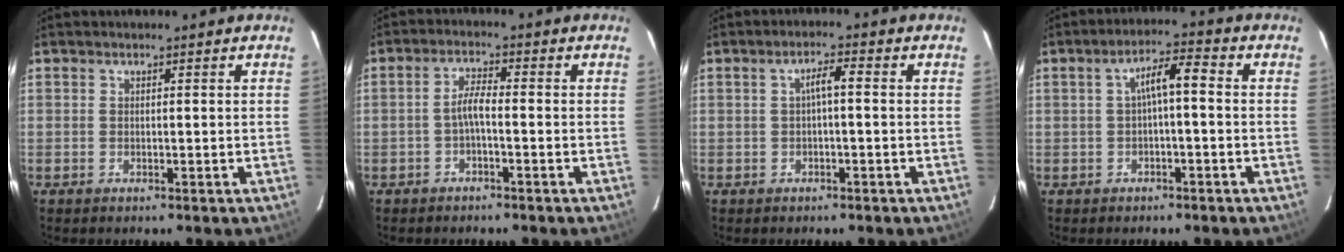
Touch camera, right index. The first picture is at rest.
{"total": 2.8, "force": [-1.3, 0.4, 2.4], "torque": [-0.051, 0.010, -0.026]}
{"total": 2.7, "force": [-0.2, 0.4, 2.6], "torque": [-0.051, 0.010, -0.001]}
{"total": 4.8, "force": [-0.5, 0.9, 4.6], "torque": [-0.085, 0.015, -0.004]}